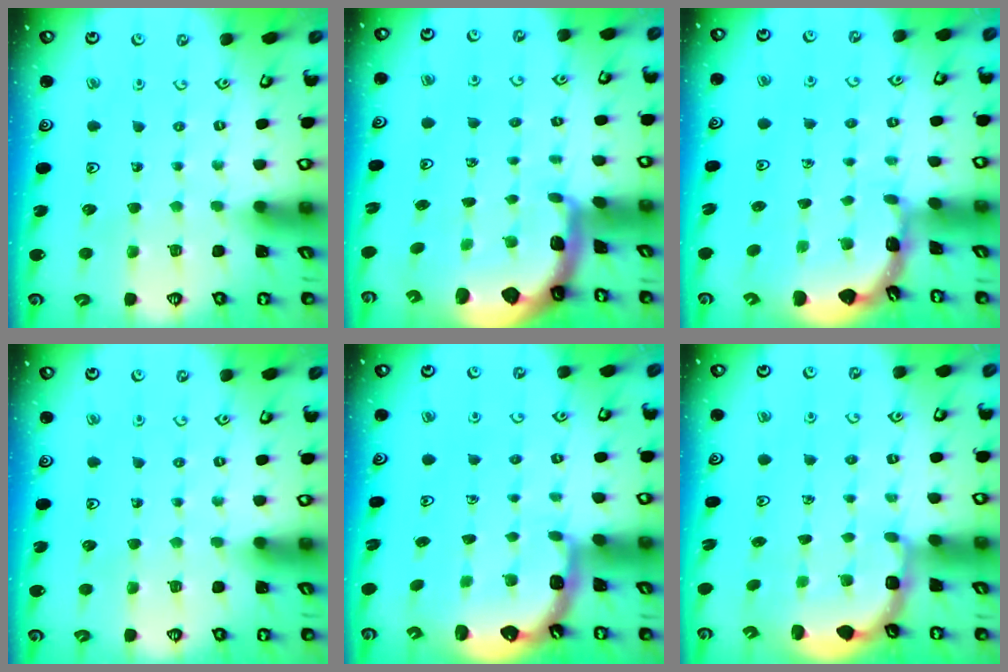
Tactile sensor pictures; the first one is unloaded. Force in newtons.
{"total": 1.9, "press": 1.9, "slide": 0.4}
{"total": 1.8, "press": 1.8, "slide": 0.1}
{"total": 0.0}
{"total": 2.3, "press": 2.0, "slide": 1.2}
{"total": 2.9, "press": 2.5, "slide": 1.4}